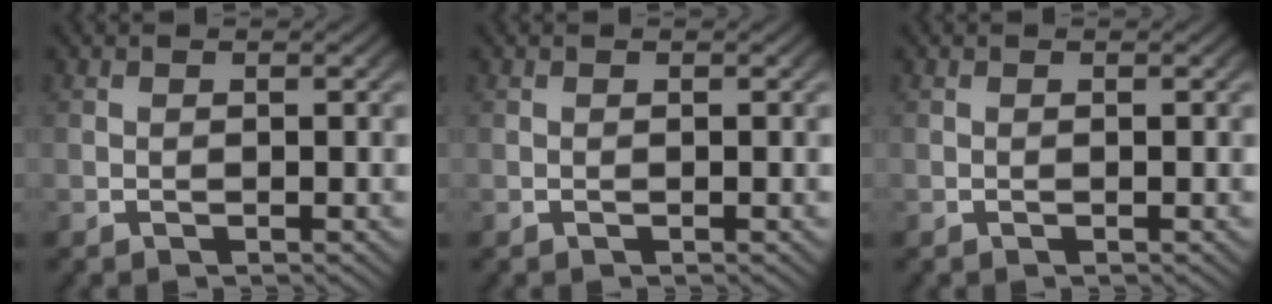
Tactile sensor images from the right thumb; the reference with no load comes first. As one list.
[{"total": 0.0}, {"total": 0.0}]